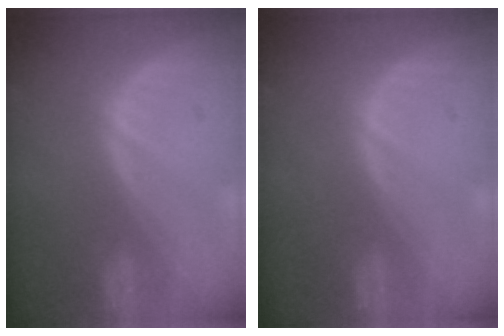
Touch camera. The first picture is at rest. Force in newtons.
{"total": 0.0}